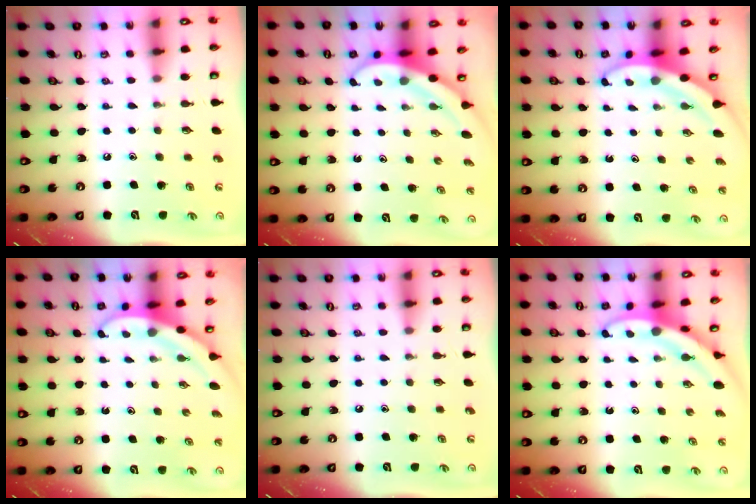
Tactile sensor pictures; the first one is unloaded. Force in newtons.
{"total": 3.7, "press": 3.7, "slide": 0.2}
{"total": 3.3, "press": 3.3, "slide": 0.3}
{"total": 3.5, "press": 3.5, "slide": 0.2}
{"total": 0.0}
{"total": 3.3, "press": 3.3, "slide": 0.3}